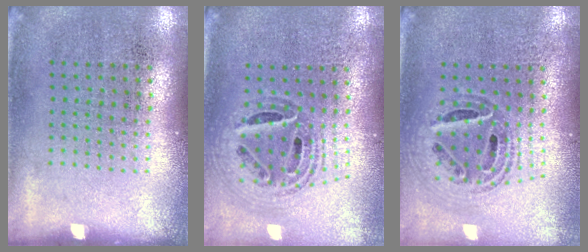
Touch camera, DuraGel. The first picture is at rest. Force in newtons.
{"total": 1.2, "press": 1.1, "slide": 0.4}
{"total": 0.9, "press": 0.9, "slide": 0.2}